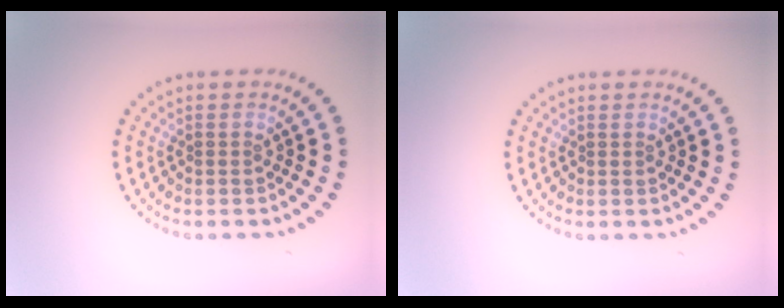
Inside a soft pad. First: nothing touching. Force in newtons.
{"total": 0.0}